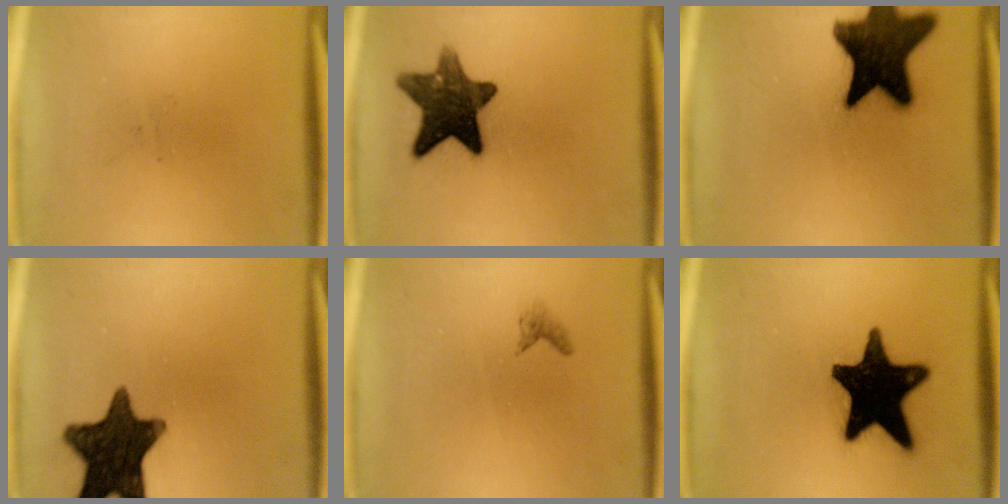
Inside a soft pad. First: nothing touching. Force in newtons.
{"total": 12.3}
{"total": 19.3}
{"total": 15.3}
{"total": 0.7}
{"total": 19.4}